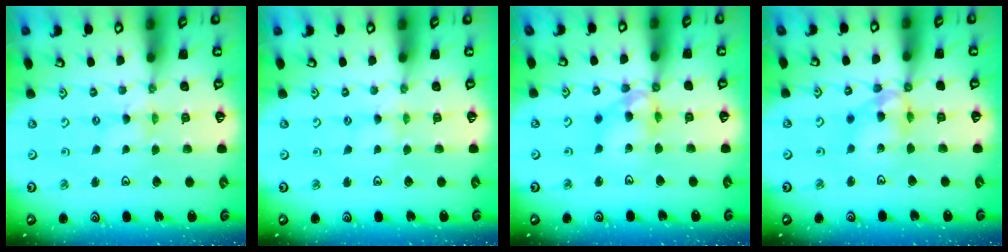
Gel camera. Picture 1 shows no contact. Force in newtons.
{"total": 1.9, "press": 1.8, "slide": 0.3}
{"total": 12.3, "press": 12.0, "slide": 2.7}
{"total": 12.3, "press": 12.0, "slide": 2.7}